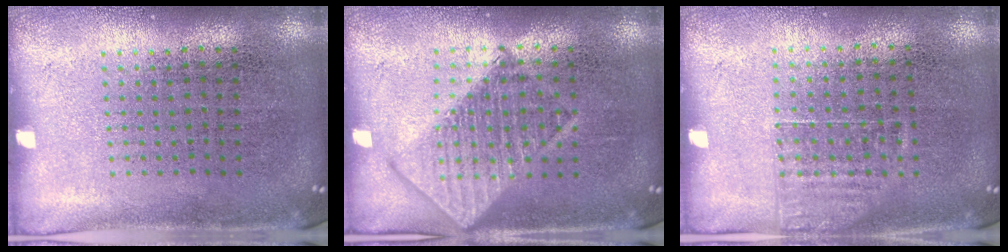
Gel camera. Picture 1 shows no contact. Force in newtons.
{"total": 1.7, "press": 1.7, "slide": 0.3}
{"total": 1.2, "press": 0.9, "slide": 0.7}